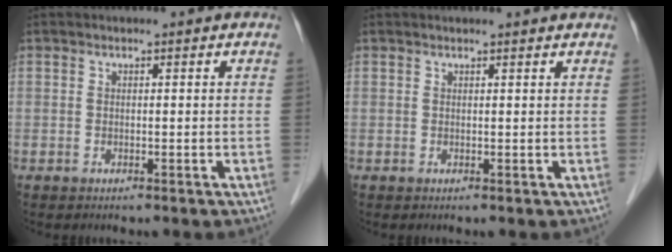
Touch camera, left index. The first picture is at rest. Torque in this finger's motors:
{"motor_torque": [0.87, -1.25, 0.19, 0.03]}